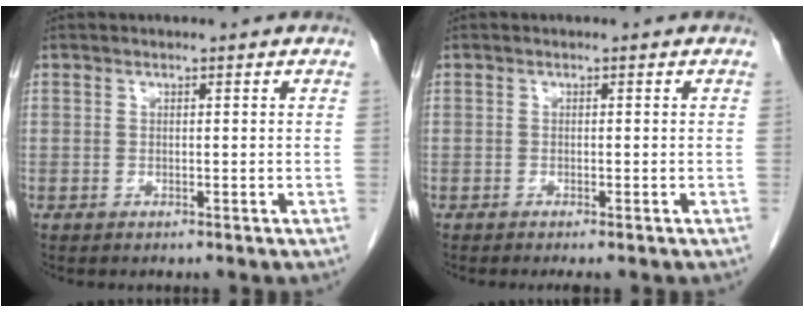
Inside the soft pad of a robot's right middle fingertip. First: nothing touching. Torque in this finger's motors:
{"motor_torque": [0.18, -0.17, 0.04, 0.01]}